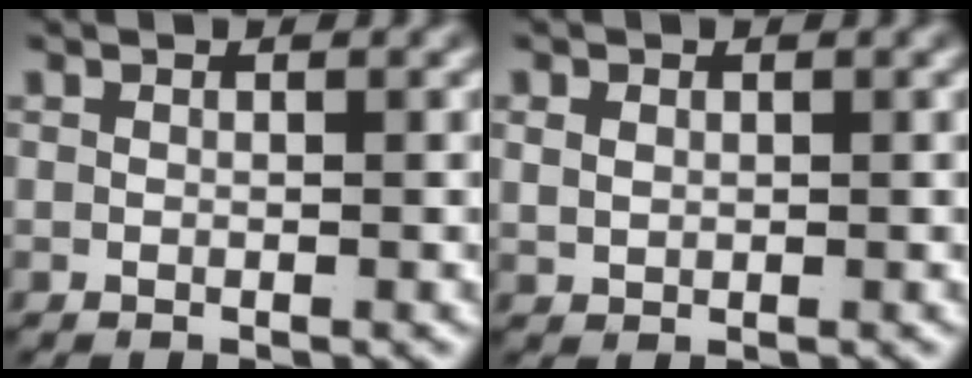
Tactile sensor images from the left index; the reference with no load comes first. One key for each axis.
{"total": 1.3, "fx": 0.6, "fy": 0.9, "fz": 0.7, "tx": -0.017, "ty": -0.008, "tz": 0.022}